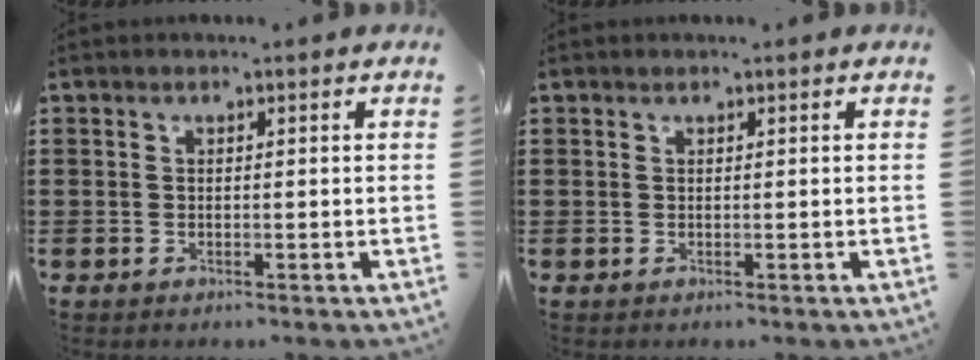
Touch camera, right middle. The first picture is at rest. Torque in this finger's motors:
{"motor_torque": [0.00, 0.00, 0.00, -0.01]}